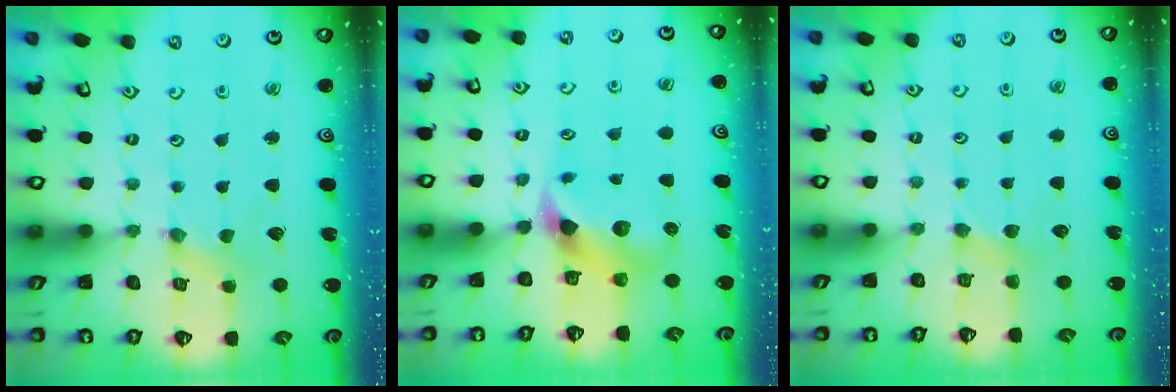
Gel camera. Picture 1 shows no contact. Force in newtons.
{"total": 8.3, "press": 8.2, "slide": 1.1}
{"total": 2.9, "press": 2.9, "slide": 0.5}